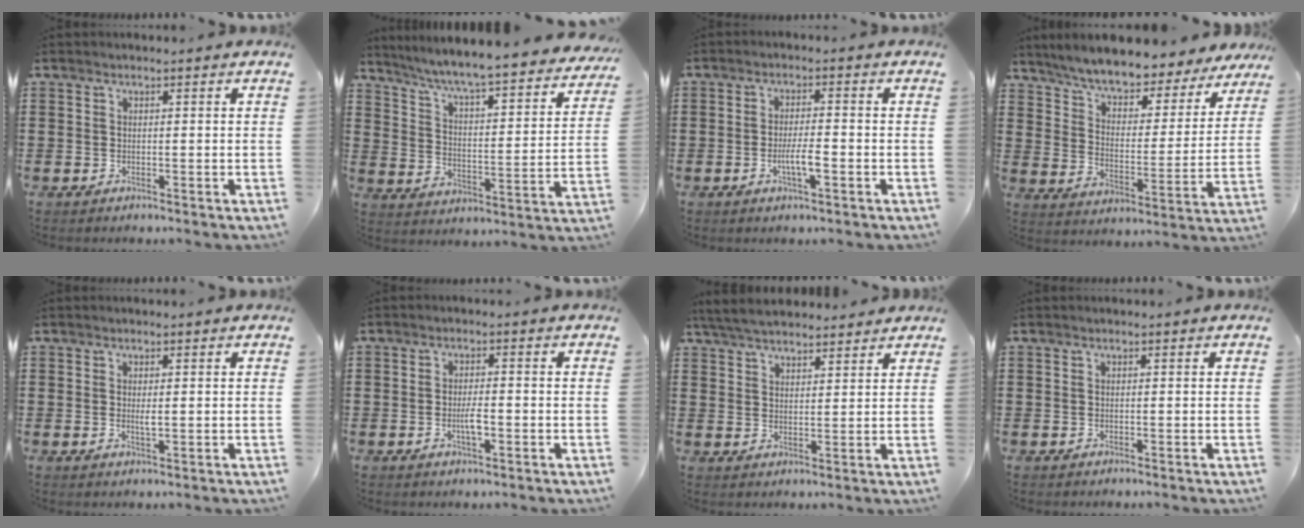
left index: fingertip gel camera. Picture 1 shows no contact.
{"total": 5.4, "force": [4.8, -0.7, 2.2], "torque": [-0.067, -0.051, 0.073]}
{"total": 3.9, "force": [-1.2, 0.8, 3.7], "torque": [-0.070, -0.001, -0.023]}
{"total": 6.3, "force": [5.9, 0.5, 1.9], "torque": [-0.066, -0.044, 0.099]}
{"total": 1.7, "force": [0.2, 0.3, 1.7], "torque": [-0.031, -0.003, 0.003]}
{"total": 3.3, "force": [-0.8, 0.9, 3.1], "torque": [-0.054, 0.003, -0.015]}
{"total": 4.9, "force": [4.7, 0.7, 1.4], "torque": [-0.042, -0.011, 0.088]}
{"total": 0.0}